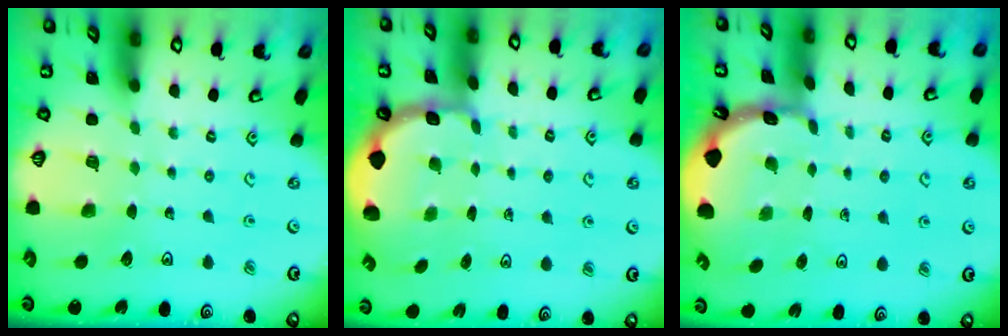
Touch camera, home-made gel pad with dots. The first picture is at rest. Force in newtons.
{"total": 2.5, "press": 1.9, "slide": 1.6}
{"total": 1.6, "press": 1.6, "slide": 0.1}